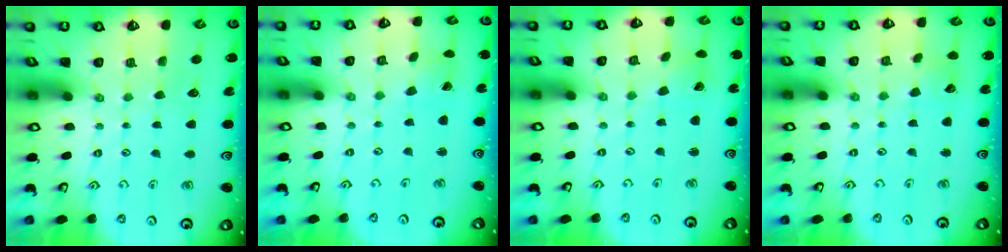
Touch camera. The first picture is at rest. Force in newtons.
{"total": 0.6, "press": 0.5, "slide": 0.2}
{"total": 1.5, "press": 1.5, "slide": 0.3}
{"total": 3.8, "press": 3.8, "slide": 0.4}